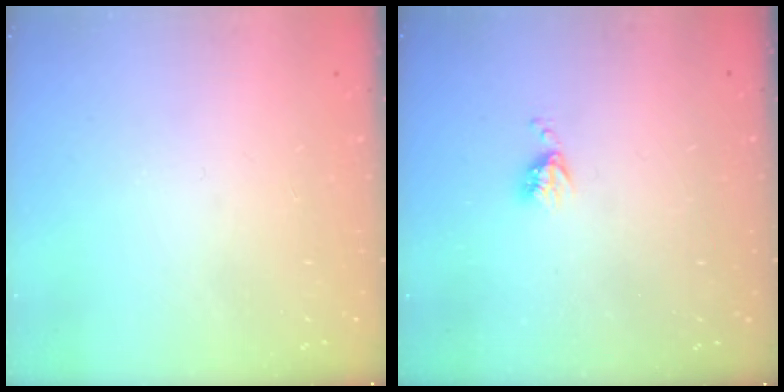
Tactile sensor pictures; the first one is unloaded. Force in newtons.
{"total": 3.9, "press": 3.9, "slide": 0.6}